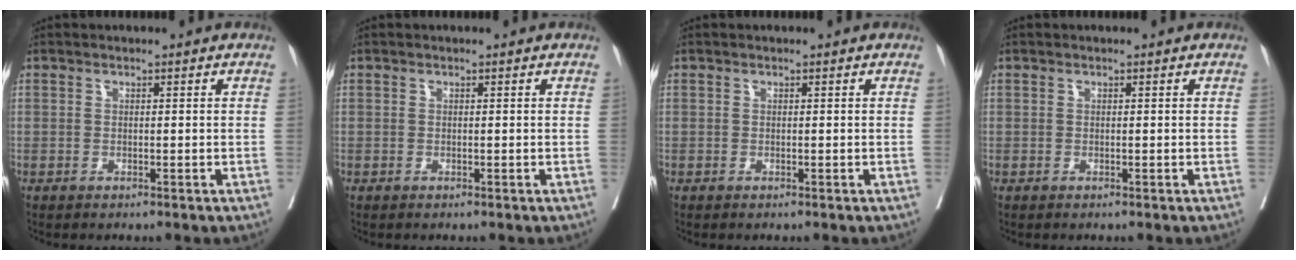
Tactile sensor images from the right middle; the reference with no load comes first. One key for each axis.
{"total": 0.0}
{"total": 0.0}
{"total": 0.0}